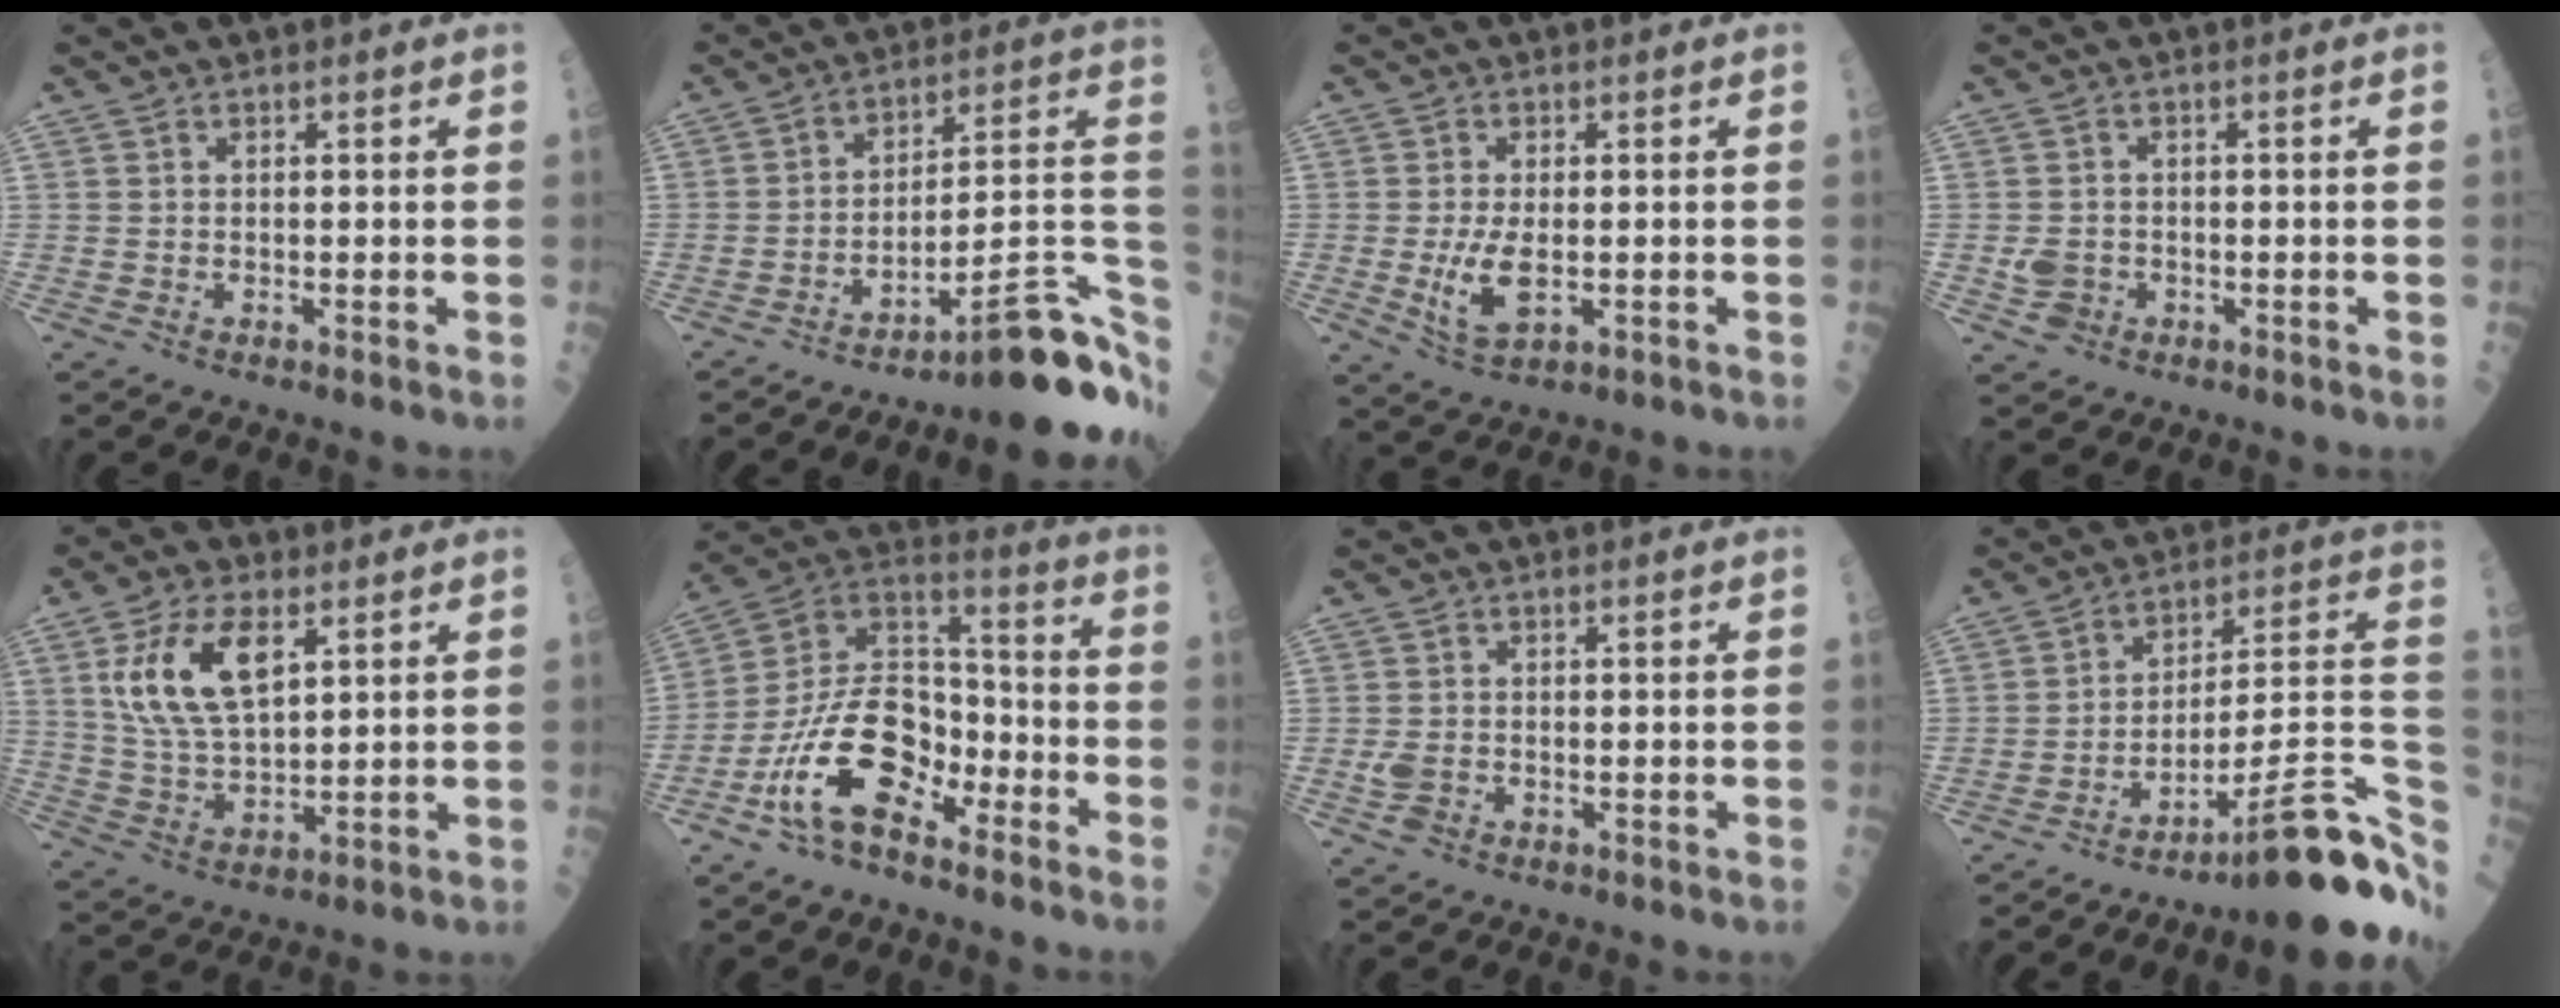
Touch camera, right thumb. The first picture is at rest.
{"total": 21.2, "force": [-11.3, 5.3, 17.1], "torque": [-0.149, 0.099, -0.155]}
{"total": 6.6, "force": [-1.0, 3.1, 5.7], "torque": [-0.110, -0.011, -0.012]}
{"total": 3.4, "force": [-0.8, 3.0, 1.5], "torque": [-0.011, 0.004, -0.008]}
{"total": 13.2, "force": [4.8, 6.3, 10.6], "torque": [-0.203, -0.011, 0.097]}
{"total": 18.2, "force": [-8.9, 9.6, 12.7], "torque": [-0.216, 0.076, -0.168]}
{"total": 2.7, "force": [-0.7, 1.9, 1.7], "torque": [-0.033, 0.002, -0.010]}
{"total": 24.2, "force": [-12.7, 5.8, 19.8], "torque": [-0.188, 0.093, -0.180]}